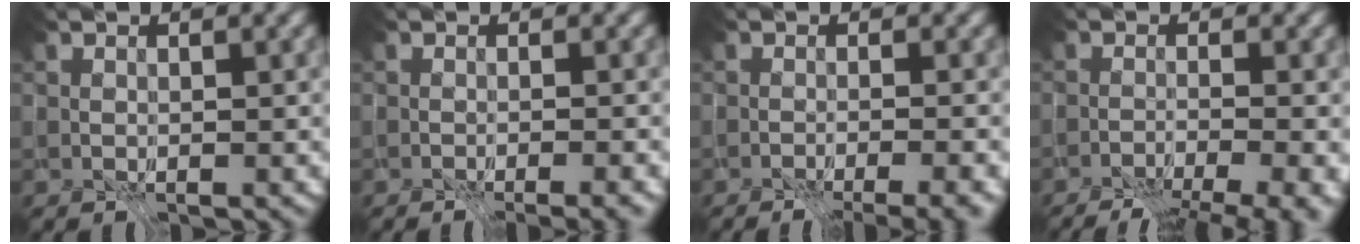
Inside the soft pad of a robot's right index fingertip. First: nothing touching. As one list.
[{"total": 2.9, "force": [-2.4, 0.4, 1.7], "torque": [-0.006, -0.013, -0.042]}, {"total": 6.6, "force": [-4.9, 1.9, 4.1], "torque": [-0.041, -0.014, -0.065]}, {"total": 10.5, "force": [-8.2, 2.2, 6.3], "torque": [-0.071, -0.019, -0.081]}]